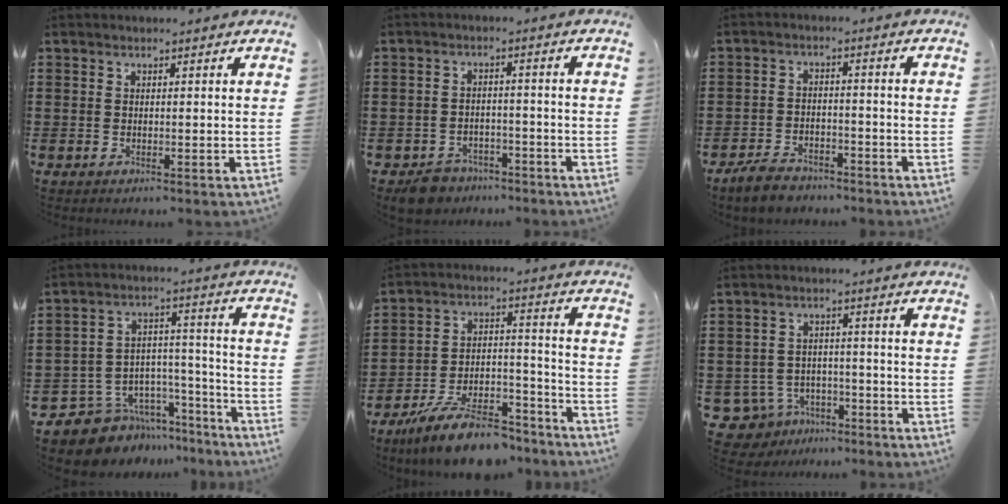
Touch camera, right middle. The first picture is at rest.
{"total": 4.1, "force": [-3.8, 1.4, 0.5], "torque": [-0.020, 0.006, -0.078]}
{"total": 4.0, "force": [-3.7, 1.2, 0.8], "torque": [-0.033, 0.003, -0.078]}
{"total": 8.7, "force": [-7.5, 4.5, 0.7], "torque": [-0.027, 0.012, -0.139]}
{"total": 10.6, "force": [-9.3, 2.7, 4.3], "torque": [-0.076, 0.033, -0.177]}
{"total": 5.2, "force": [-4.2, 2.9, 1.2], "torque": [-0.057, 0.003, -0.087]}